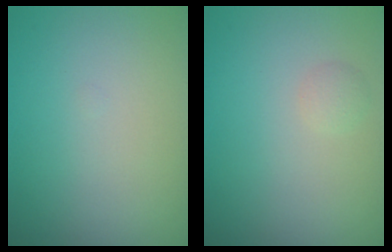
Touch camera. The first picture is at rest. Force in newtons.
{"total": 0.8, "press": 0.8, "slide": 0.1}